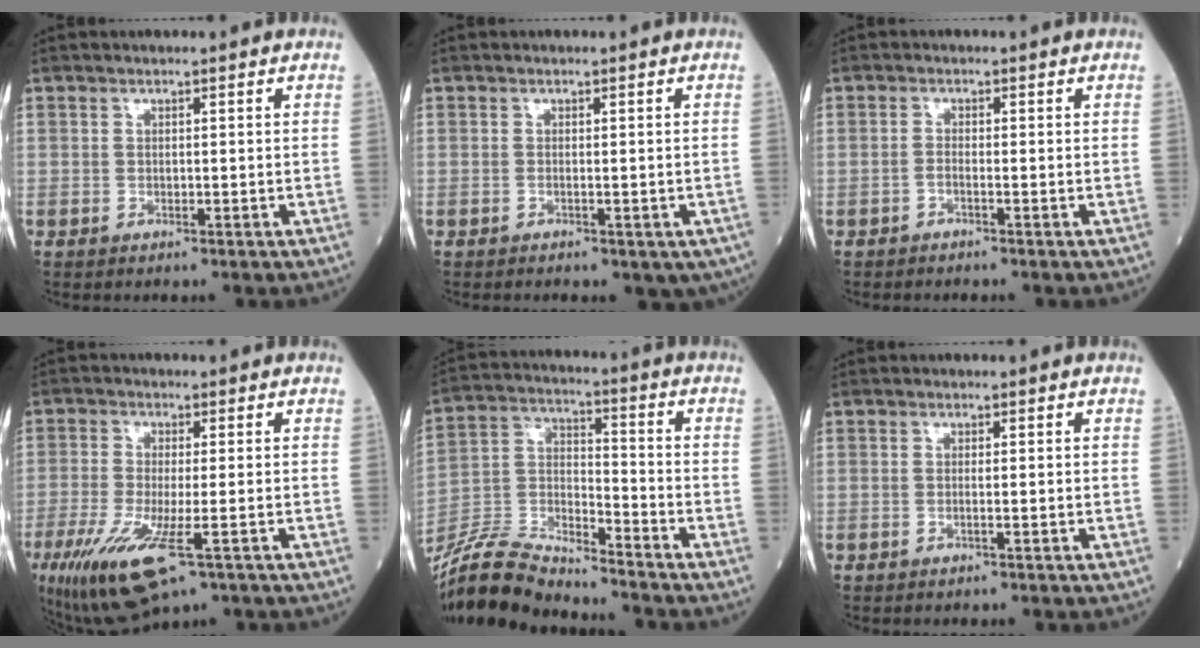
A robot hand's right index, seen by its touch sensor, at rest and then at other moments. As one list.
[{"total": 4.1, "force": [-2.2, 1.9, 2.9], "torque": [-0.023, -0.006, -0.027]}, {"total": 0.8, "force": [-0.6, 0.1, 0.6], "torque": [-0.014, 0.000, -0.012]}, {"total": 11.7, "force": [-5.5, 2.6, 10.0], "torque": [-0.195, -0.036, -0.091]}, {"total": 13.7, "force": [-13.1, 1.4, 3.9], "torque": [-0.082, 0.012, -0.252]}, {"total": 0.7, "force": [-0.1, 0.0, 0.7], "torque": [-0.016, -0.002, -0.001]}]